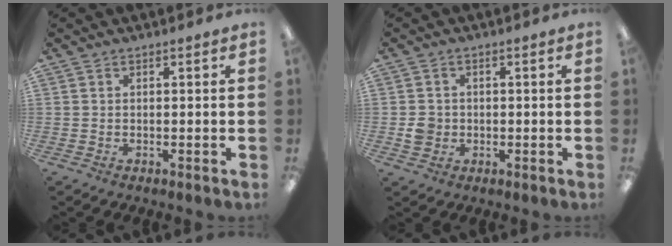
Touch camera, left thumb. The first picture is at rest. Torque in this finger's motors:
{"motor_torque": [-0.48, 0.01, 0.10, -0.20, 0.02]}